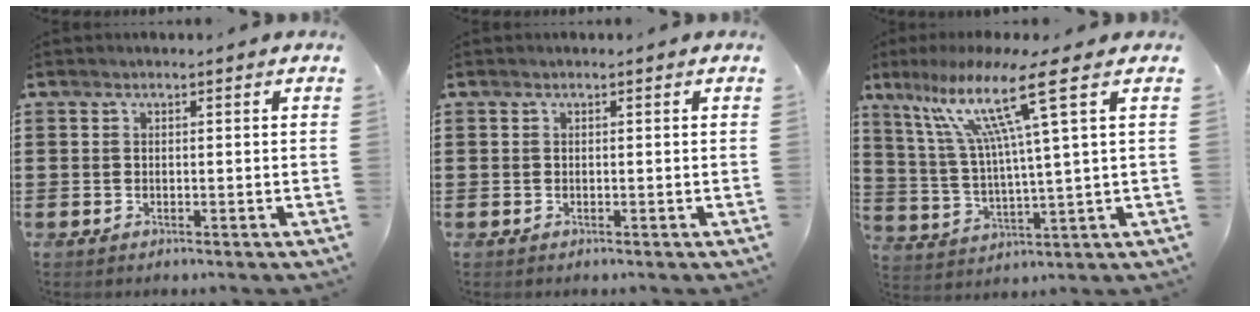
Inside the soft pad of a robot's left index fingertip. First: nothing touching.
{"total": 0.0}
{"total": 13.5, "force": [6.9, 0.2, 11.6], "torque": [-0.246, -0.011, 0.105]}